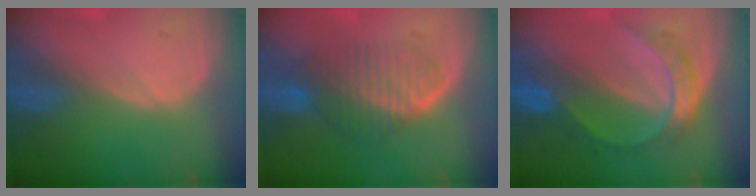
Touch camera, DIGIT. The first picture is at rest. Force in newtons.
{"total": 6.6, "press": 6.4, "slide": 1.7}
{"total": 6.1, "press": 6.1, "slide": 0.3}